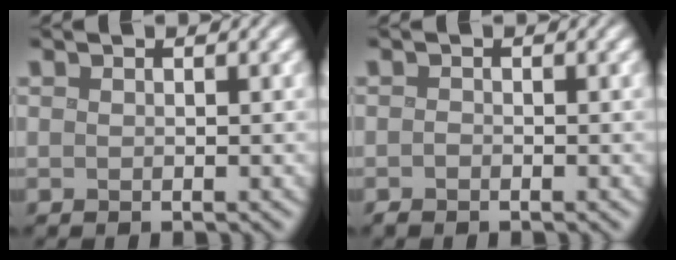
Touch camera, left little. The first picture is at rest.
{"total": 0.7, "force": [-0.5, 0.5, 0.2], "torque": [-0.003, 0.000, -0.011]}